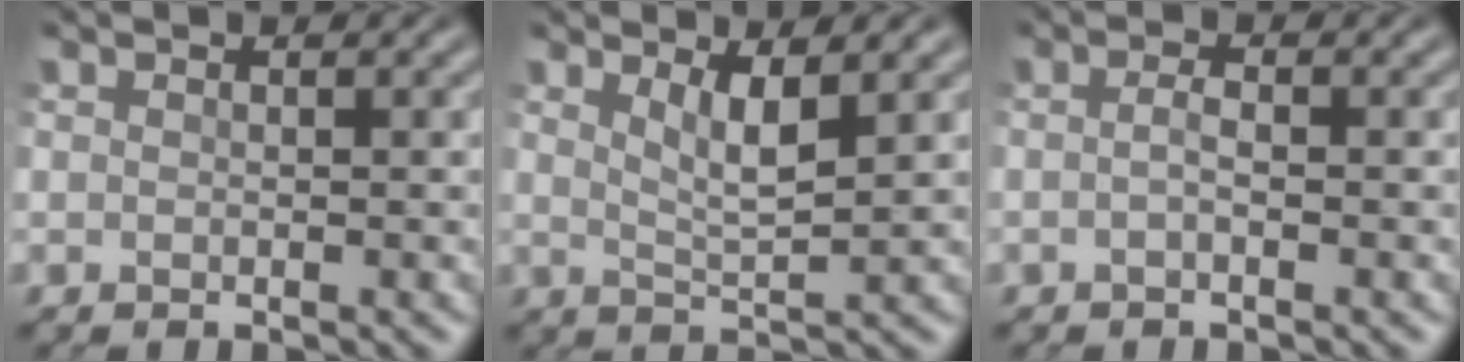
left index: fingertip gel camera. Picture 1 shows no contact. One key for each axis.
{"total": 2.8, "fx": 1.3, "fy": 0.7, "fz": 2.3, "tx": -0.038, "ty": -0.010, "tz": 0.022}
{"total": 1.2, "fx": -0.5, "fy": 0.3, "fz": 1.0, "tx": -0.025, "ty": 0.000, "tz": -0.015}